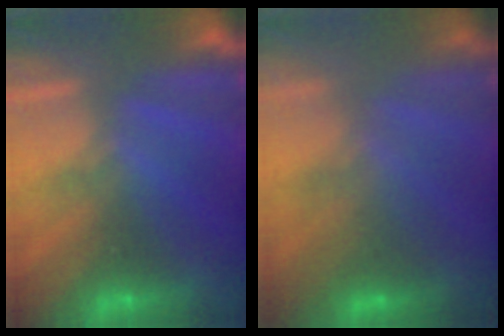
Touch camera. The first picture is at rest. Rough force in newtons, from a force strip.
{"total": 3.8}